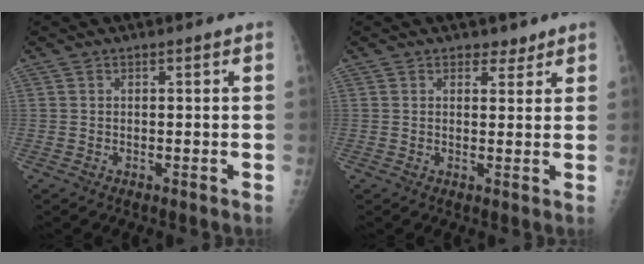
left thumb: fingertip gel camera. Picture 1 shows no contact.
{"total": 2.5, "force": [1.9, 1.4, 0.6], "torque": [0.009, -0.011, 0.024]}